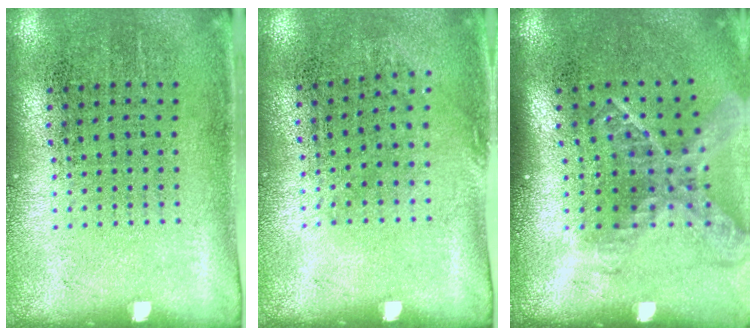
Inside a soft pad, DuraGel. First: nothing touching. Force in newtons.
{"total": 0.9, "press": 0.7, "slide": 0.6}
{"total": 1.8, "press": 1.3, "slide": 1.3}